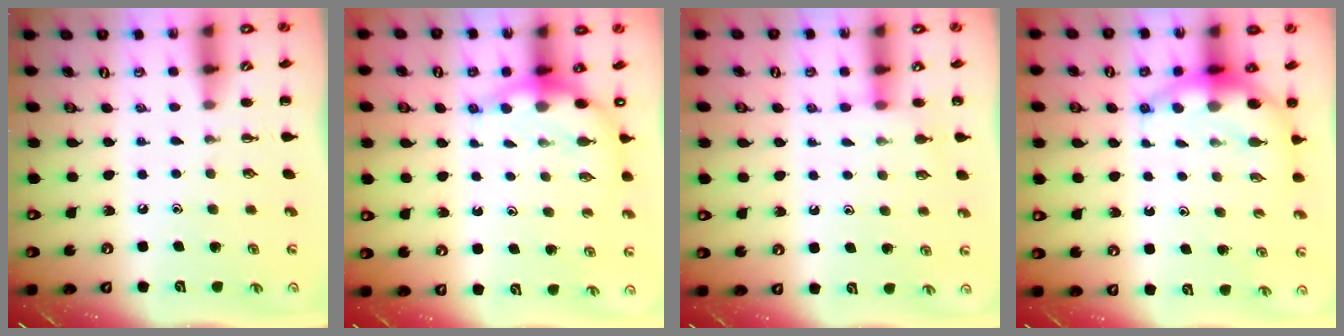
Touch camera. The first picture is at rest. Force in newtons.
{"total": 7.0, "press": 6.9, "slide": 1.6}
{"total": 4.8, "press": 4.6, "slide": 1.4}
{"total": 7.0, "press": 6.9, "slide": 1.5}